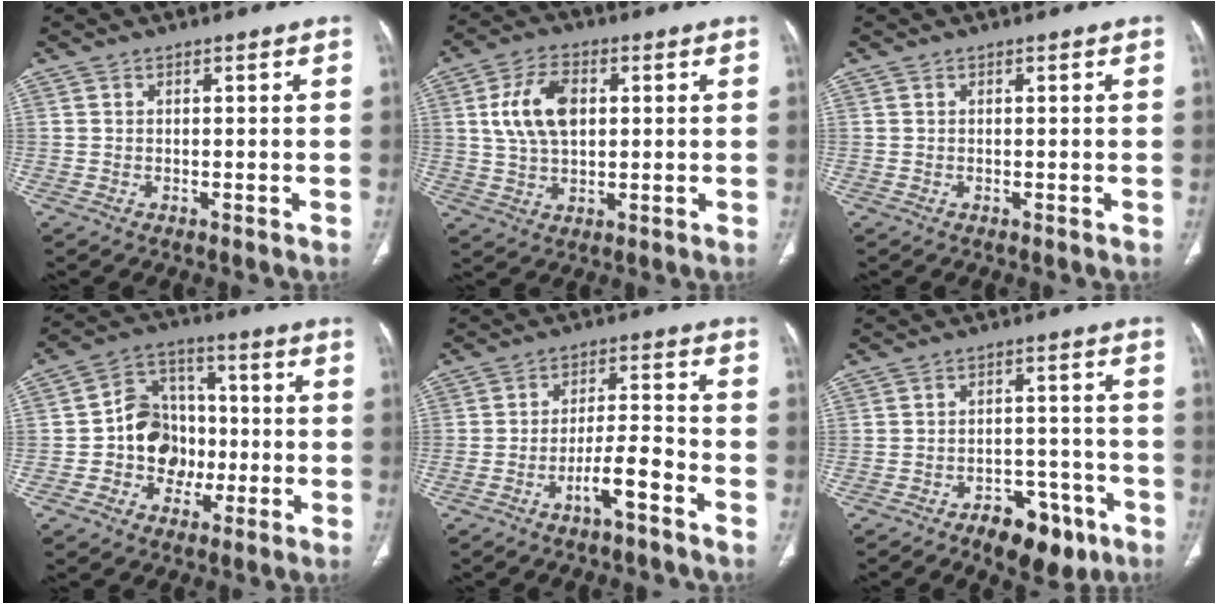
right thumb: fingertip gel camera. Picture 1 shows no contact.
{"total": 10.3, "force": [2.0, 6.3, 7.9], "torque": [-0.143, 0.003, 0.041]}
{"total": 0.0}
{"total": 11.6, "force": [-1.9, 10.1, 5.5], "torque": [-0.039, 0.035, -0.039]}
{"total": 7.0, "force": [-4.1, 1.5, 5.5], "torque": [-0.099, 0.039, -0.071]}
{"total": 11.6, "force": [-7.2, 5.9, 6.9], "torque": [-0.067, 0.051, -0.101]}